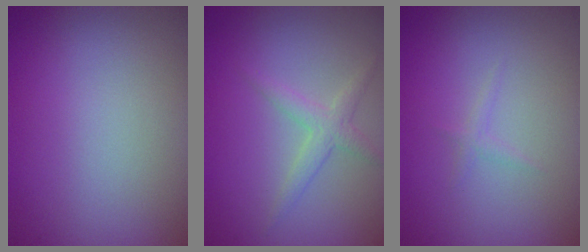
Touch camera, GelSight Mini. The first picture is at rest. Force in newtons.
{"total": 1.9, "press": 1.9, "slide": 0.1}
{"total": 0.7, "press": 0.7, "slide": 0.1}